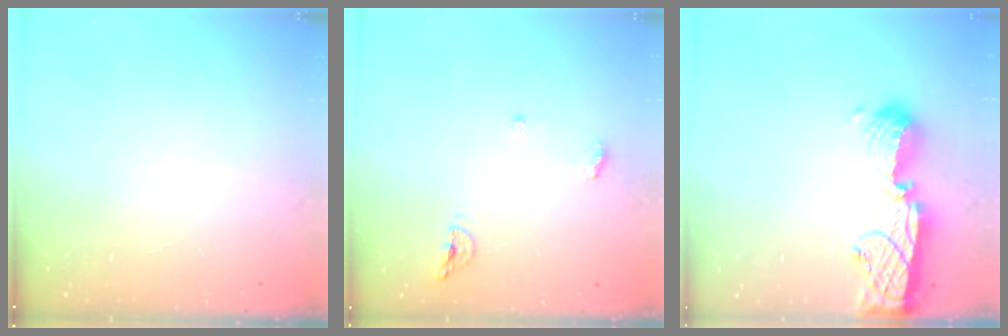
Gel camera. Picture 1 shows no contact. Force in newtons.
{"total": 6.8, "press": 6.7, "slide": 0.6}
{"total": 13.4, "press": 13.3, "slide": 1.0}